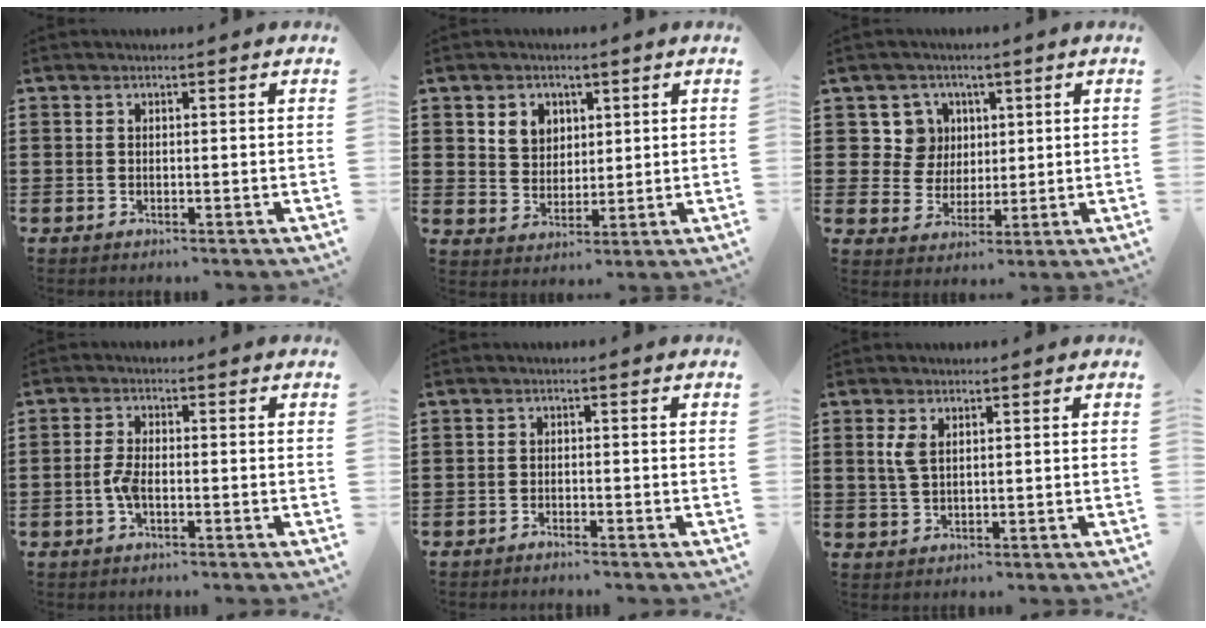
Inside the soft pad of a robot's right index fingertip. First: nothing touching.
{"total": 4.3, "force": [2.1, 3.7, 0.9], "torque": [-0.027, 0.011, 0.036]}
{"total": 6.4, "force": [2.2, 5.9, 0.7], "torque": [-0.040, 0.012, 0.042]}
{"total": 3.3, "force": [-1.0, 1.3, 2.8], "torque": [-0.073, -0.004, -0.025]}
{"total": 1.1, "force": [-1.1, 0.0, 0.0], "torque": [-0.004, 0.002, -0.023]}
{"total": 2.8, "force": [1.1, 1.3, 2.2], "torque": [-0.049, 0.006, 0.018]}